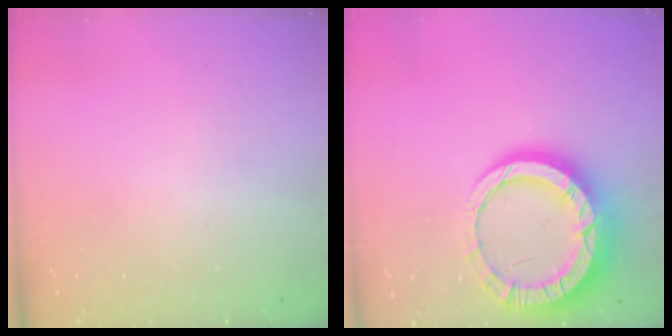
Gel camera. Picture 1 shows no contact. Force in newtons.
{"total": 15.5, "press": 15.5, "slide": 1.3}